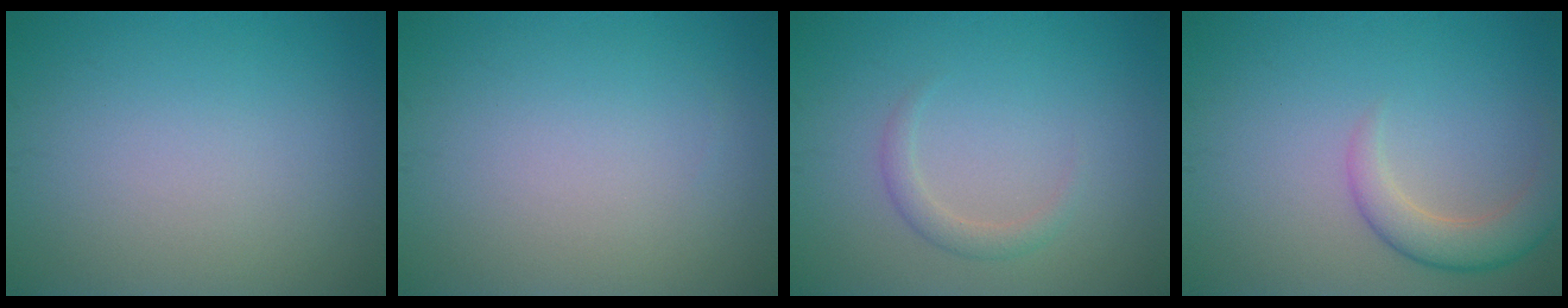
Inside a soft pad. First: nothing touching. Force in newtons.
{"total": 0.0}
{"total": 1.6, "press": 1.6, "slide": 0.1}
{"total": 3.4, "press": 3.4, "slide": 0.2}